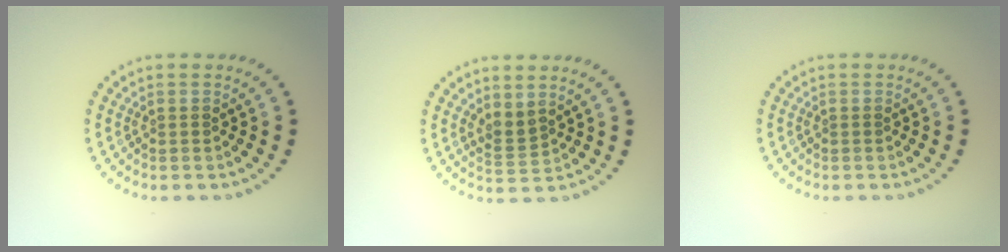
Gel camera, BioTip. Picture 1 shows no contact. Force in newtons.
{"total": 1.8, "press": 1.4, "slide": 1.3}
{"total": 0.0}